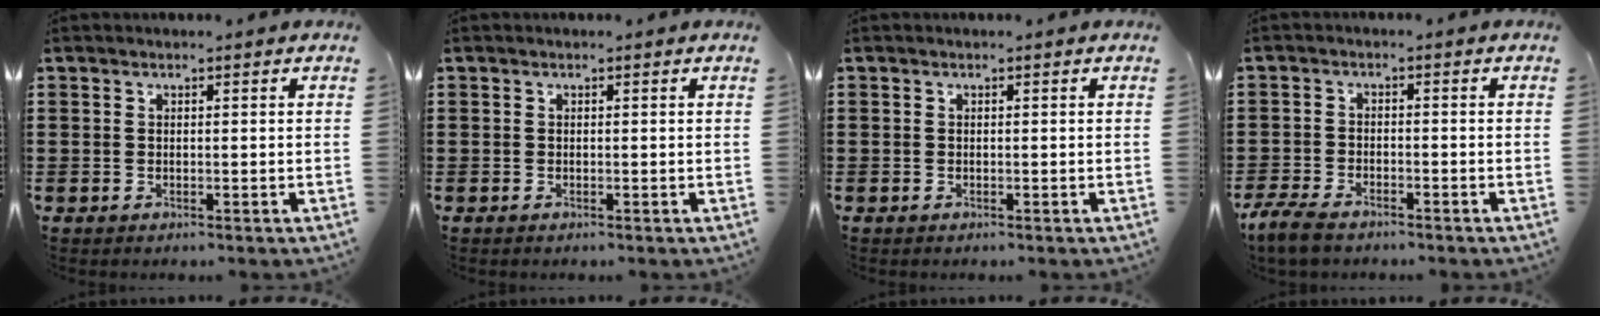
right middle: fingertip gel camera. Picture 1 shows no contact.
{"total": 0.0}
{"total": 0.0}
{"total": 3.8, "force": [-3.2, 1.1, 1.8], "torque": [-0.057, -0.005, -0.071]}